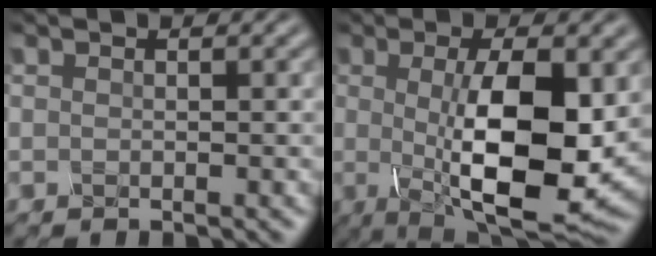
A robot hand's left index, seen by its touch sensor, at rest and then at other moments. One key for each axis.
{"total": 11.0, "fx": -0.4, "fy": 3.5, "fz": 10.4, "tx": -0.163, "ty": -0.019, "tz": -0.001}